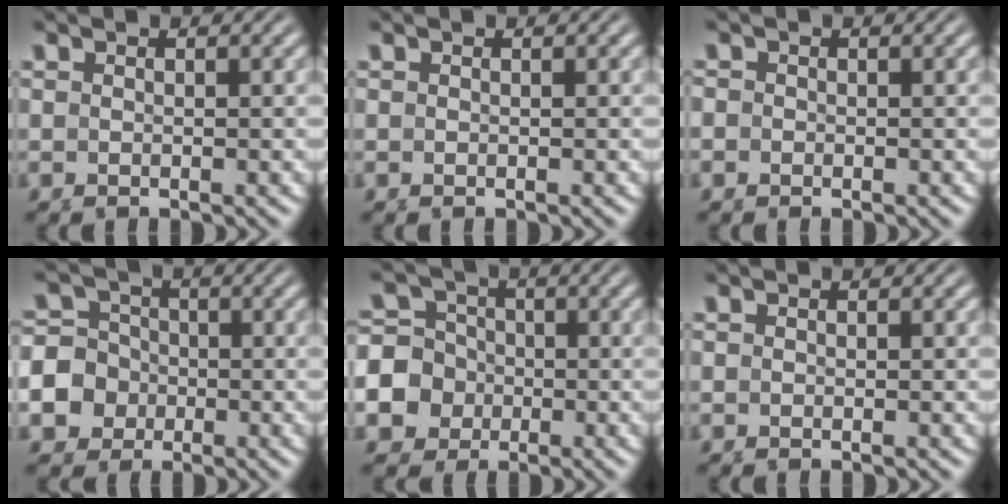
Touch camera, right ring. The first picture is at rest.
{"total": 0.0}
{"total": 0.8, "force": [0.0, 0.8, 0.0], "torque": [0.006, 0.011, -0.009]}
{"total": 7.9, "force": [-1.5, 7.4, 2.1], "torque": [-0.059, -0.029, -0.024]}
{"total": 9.3, "force": [-1.6, 8.8, 2.3], "torque": [-0.073, -0.035, -0.027]}
{"total": 0.0}